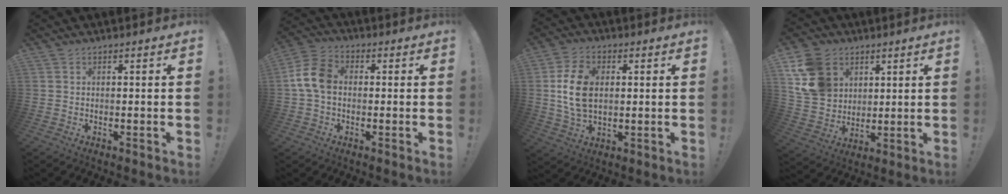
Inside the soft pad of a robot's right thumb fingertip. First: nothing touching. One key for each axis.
{"total": 10.2, "fx": 0.2, "fy": 6.9, "fz": 7.6, "tx": -0.148, "ty": 0.014, "tz": 0.008}
{"total": 13.2, "fx": 1.4, "fy": 8.7, "fz": 9.8, "tx": -0.176, "ty": 0.001, "tz": 0.026}
{"total": 16.1, "fx": 6.3, "fy": 12.9, "fz": 7.2, "tx": -0.128, "ty": -0.024, "tz": 0.130}